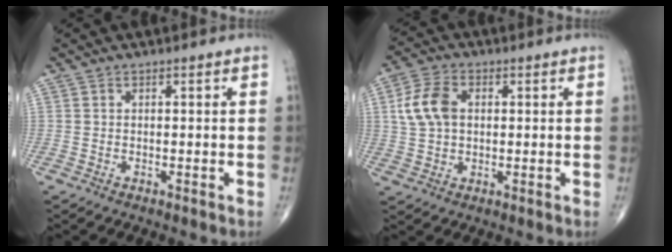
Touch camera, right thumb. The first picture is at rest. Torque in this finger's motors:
{"motor_torque": [-0.43, 0.75, 0.93, 0.08, 0.20]}